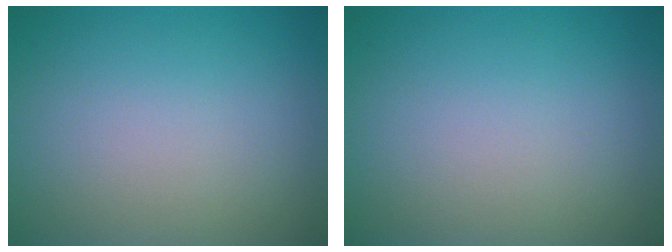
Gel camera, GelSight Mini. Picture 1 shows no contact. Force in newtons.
{"total": 0.0}